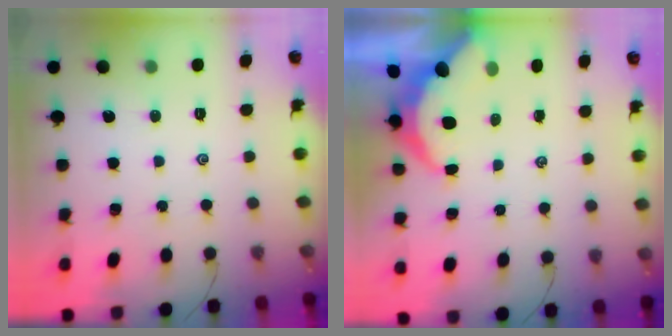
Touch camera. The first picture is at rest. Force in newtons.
{"total": 6.7, "press": 6.6, "slide": 1.1}